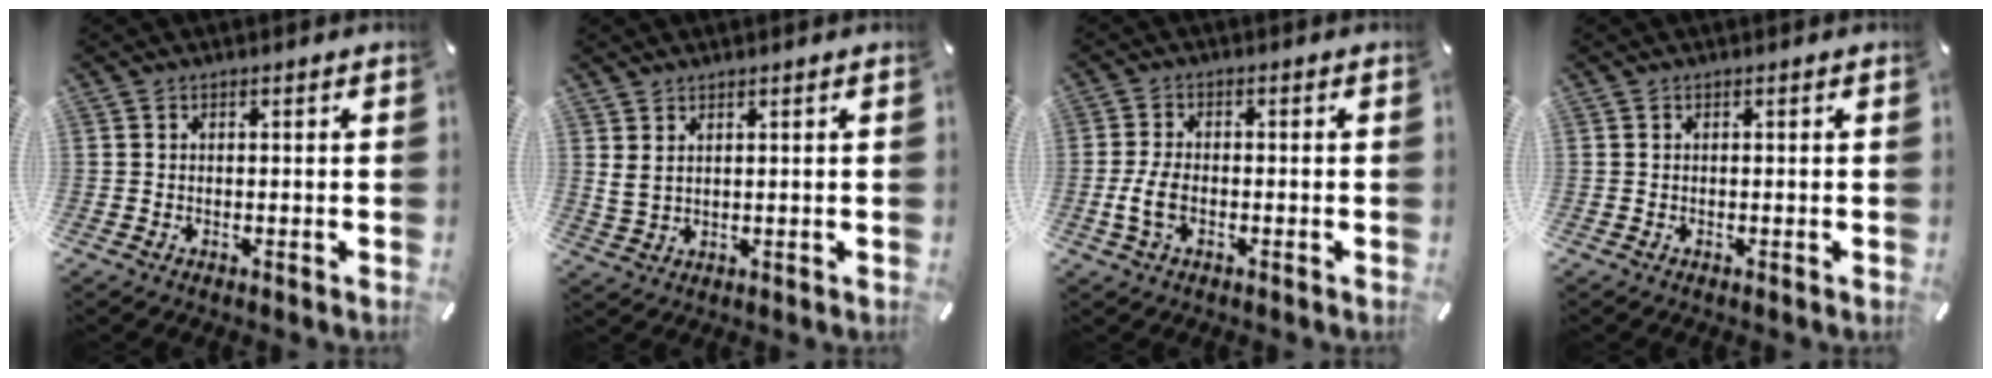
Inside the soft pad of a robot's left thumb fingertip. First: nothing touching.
{"total": 2.8, "force": [1.8, 1.1, 1.9], "torque": [-0.040, -0.001, 0.035]}
{"total": 4.7, "force": [-1.4, 2.7, 3.7], "torque": [-0.079, 0.005, -0.027]}
{"total": 0.0}